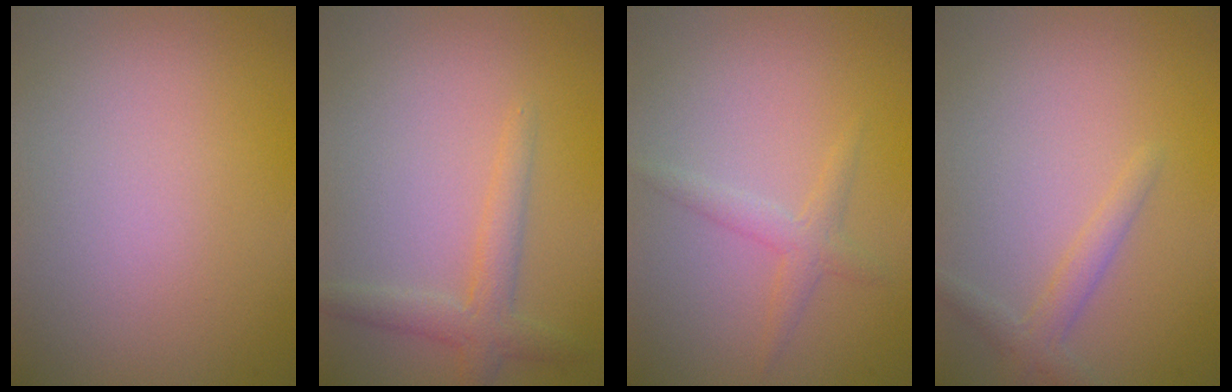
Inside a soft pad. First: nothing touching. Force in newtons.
{"total": 2.5, "press": 2.5, "slide": 0.1}
{"total": 1.7, "press": 1.7, "slide": 0.1}
{"total": 1.6, "press": 1.6, "slide": 0.1}